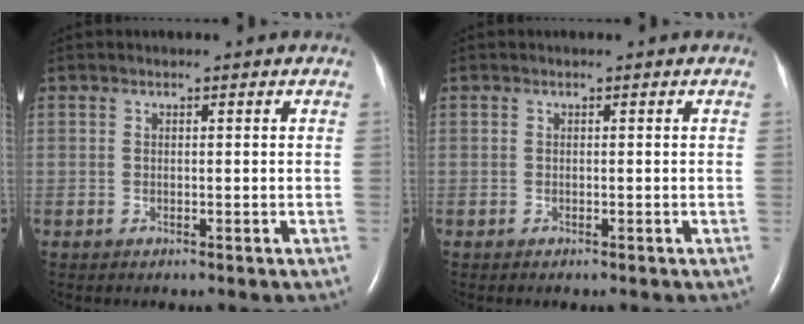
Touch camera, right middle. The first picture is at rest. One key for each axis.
{"total": 0.0}